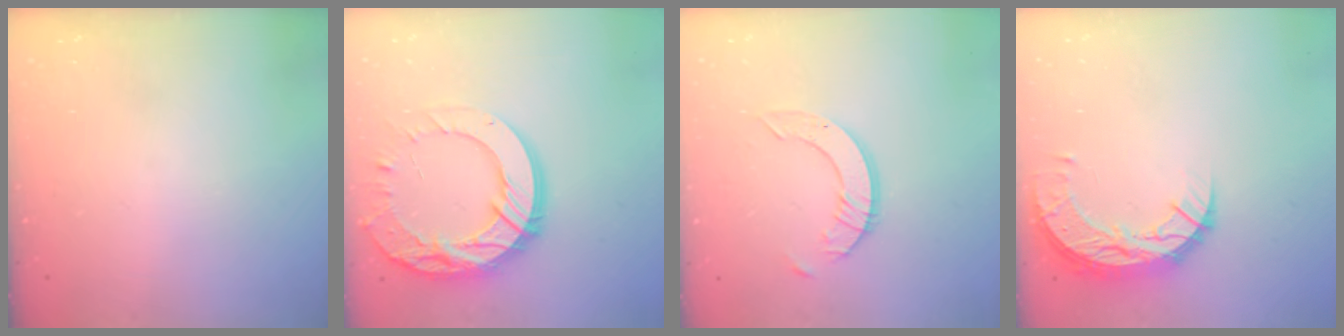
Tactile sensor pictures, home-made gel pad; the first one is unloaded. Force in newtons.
{"total": 20.2, "press": 20.2, "slide": 1.8}
{"total": 6.1, "press": 6.1, "slide": 0.6}
{"total": 10.3, "press": 10.2, "slide": 0.7}